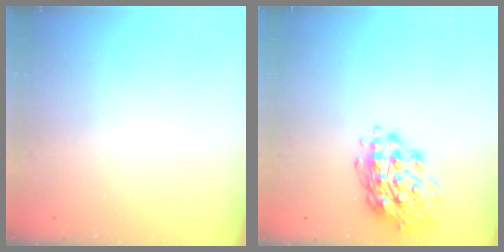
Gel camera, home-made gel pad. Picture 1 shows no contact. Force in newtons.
{"total": 15.3, "press": 15.3, "slide": 0.8}